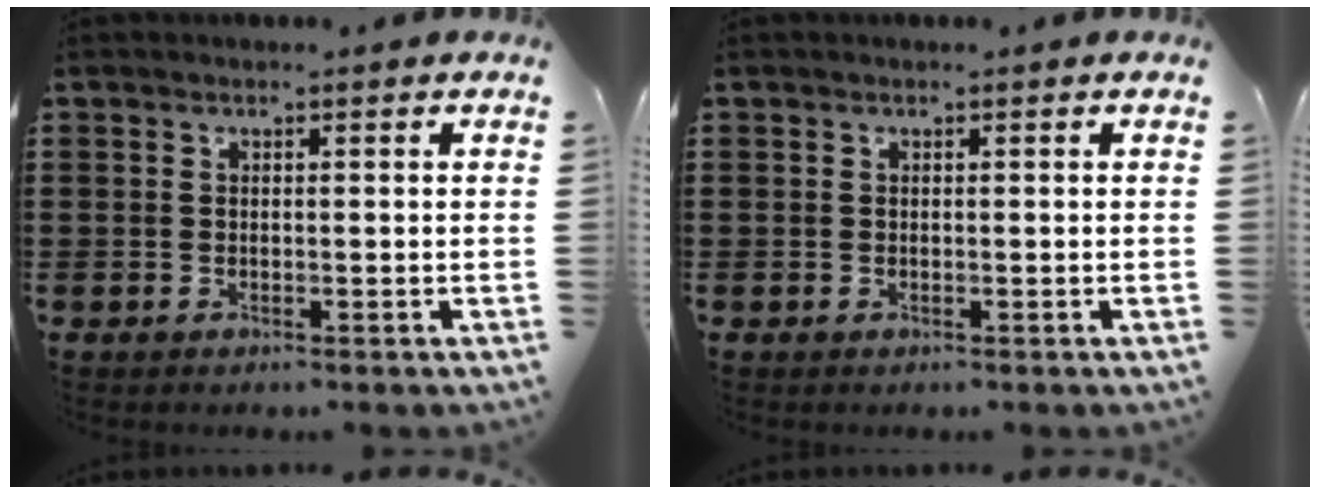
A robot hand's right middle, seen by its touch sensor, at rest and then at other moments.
{"total": 0.0}